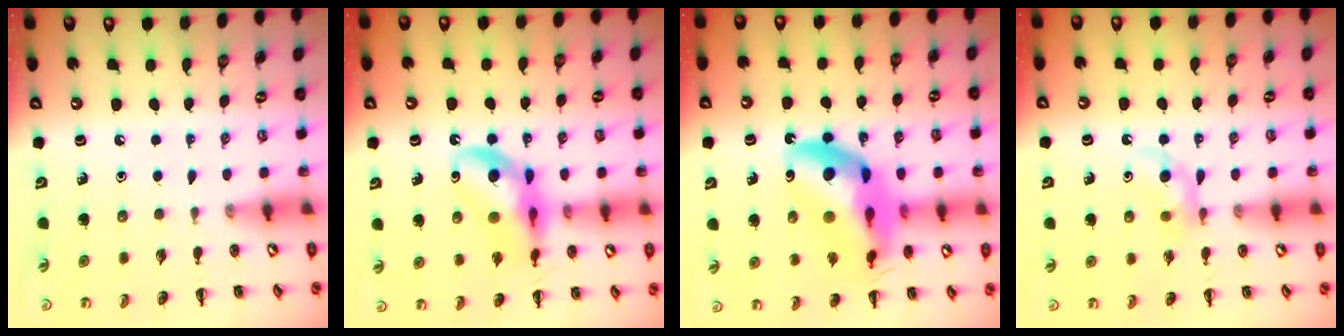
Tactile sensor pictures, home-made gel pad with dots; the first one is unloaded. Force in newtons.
{"total": 14.8, "press": 14.3, "slide": 3.7}
{"total": 21.7, "press": 21.1, "slide": 5.0}
{"total": 6.6, "press": 6.4, "slide": 1.6}